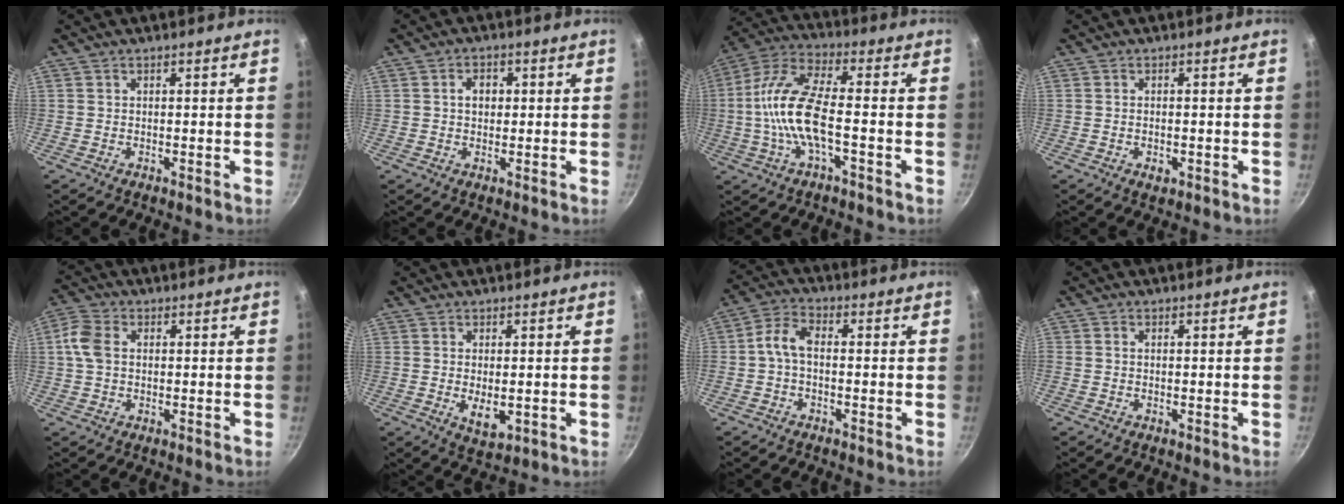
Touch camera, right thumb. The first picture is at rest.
{"total": 3.4, "force": [0.5, 2.6, 2.1], "torque": [-0.016, 0.006, 0.005]}
{"total": 13.7, "force": [-2.4, 4.8, 12.7], "torque": [-0.259, 0.033, -0.062]}
{"total": 2.0, "force": [-0.6, 1.1, 1.5], "torque": [-0.026, -0.002, -0.009]}
{"total": 5.9, "force": [0.7, 4.2, 4.2], "torque": [-0.084, 0.011, 0.004]}
{"total": 5.0, "force": [-0.5, 2.5, 4.3], "torque": [-0.070, -0.013, 0.001]}
{"total": 5.2, "force": [-0.9, 2.9, 4.2], "torque": [-0.091, 0.028, -0.030]}
{"total": 0.7, "force": [0.0, 0.5, 0.5], "torque": [-0.009, 0.004, -0.003]}